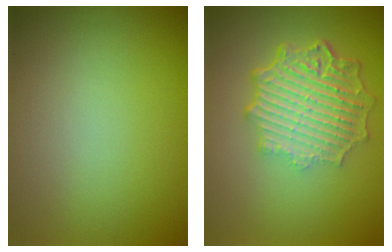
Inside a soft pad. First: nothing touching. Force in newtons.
{"total": 6.4, "press": 4.7, "slide": 4.3}